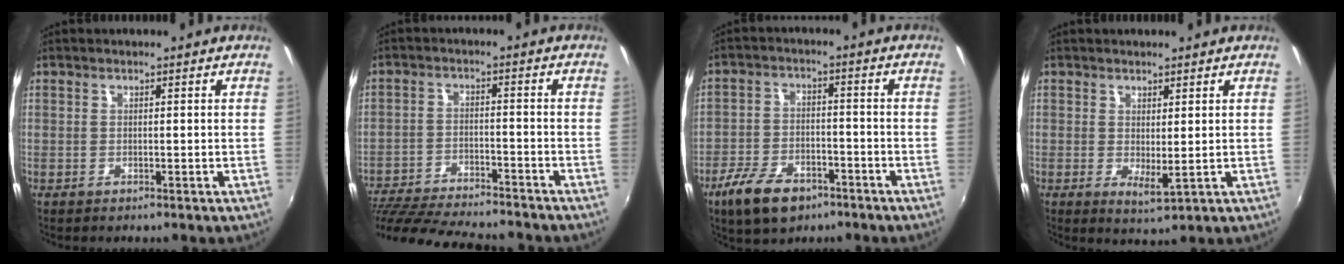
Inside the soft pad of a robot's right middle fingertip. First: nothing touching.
{"total": 20.2, "force": [-17.8, 3.7, 8.8], "torque": [-0.182, -0.036, -0.277]}
{"total": 10.3, "force": [-6.8, 5.1, 5.8], "torque": [-0.141, -0.008, -0.123]}
{"total": 2.7, "force": [0.6, 0.6, 2.5], "torque": [-0.043, -0.010, 0.010]}